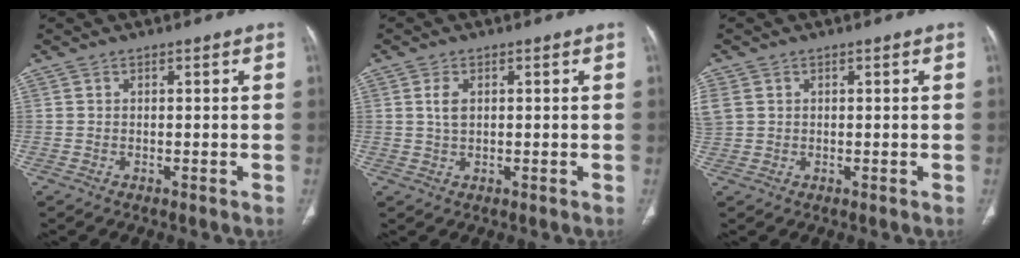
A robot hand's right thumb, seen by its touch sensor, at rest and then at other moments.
{"total": 2.5, "force": [0.7, 1.5, 1.9], "torque": [-0.038, -0.001, 0.015]}
{"total": 5.6, "force": [1.2, 4.7, 2.9], "torque": [-0.100, 0.013, 0.036]}